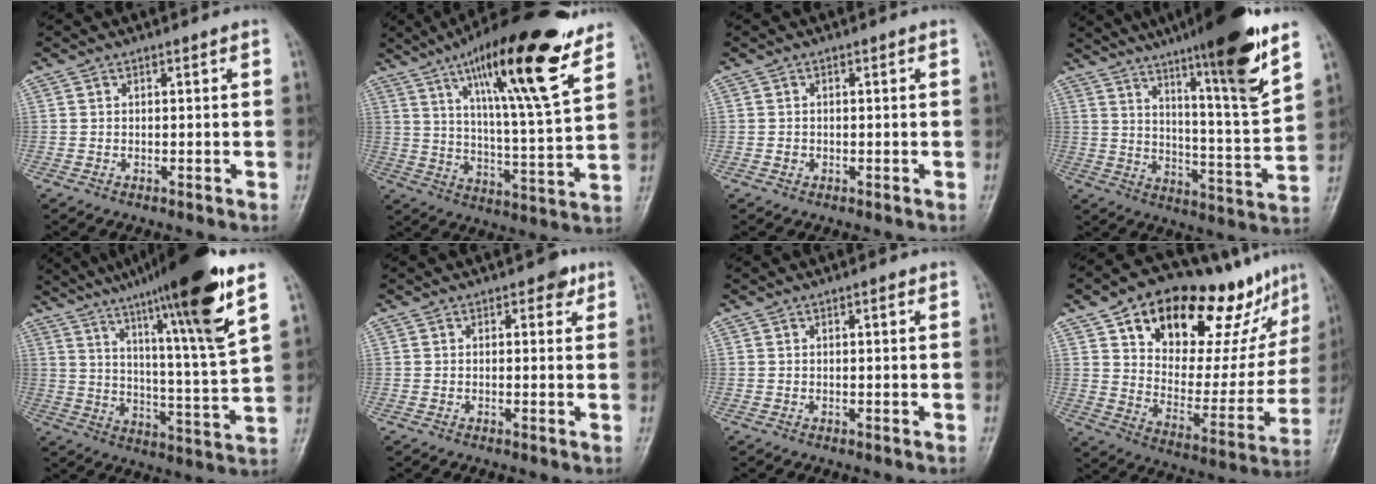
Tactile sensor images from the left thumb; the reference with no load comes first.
{"total": 22.1, "force": [13.4, 4.1, 17.1], "torque": [-0.250, -0.055, 0.212]}
{"total": 0.8, "force": [-0.2, 0.7, 0.2], "torque": [0.001, 0.002, -0.004]}
{"total": 19.6, "force": [12.4, 1.4, 15.1], "torque": [-0.208, -0.063, 0.193]}
{"total": 22.1, "force": [14.0, 0.8, 17.1], "torque": [-0.249, -0.052, 0.216]}
{"total": 2.2, "force": [1.1, 1.4, 1.2], "torque": [0.001, -0.002, 0.009]}
{"total": 0.8, "force": [0.4, 0.3, 0.7], "torque": [-0.010, 0.001, 0.004]}
{"total": 27.3, "force": [16.9, 12.3, 17.5], "torque": [-0.204, -0.040, 0.263]}